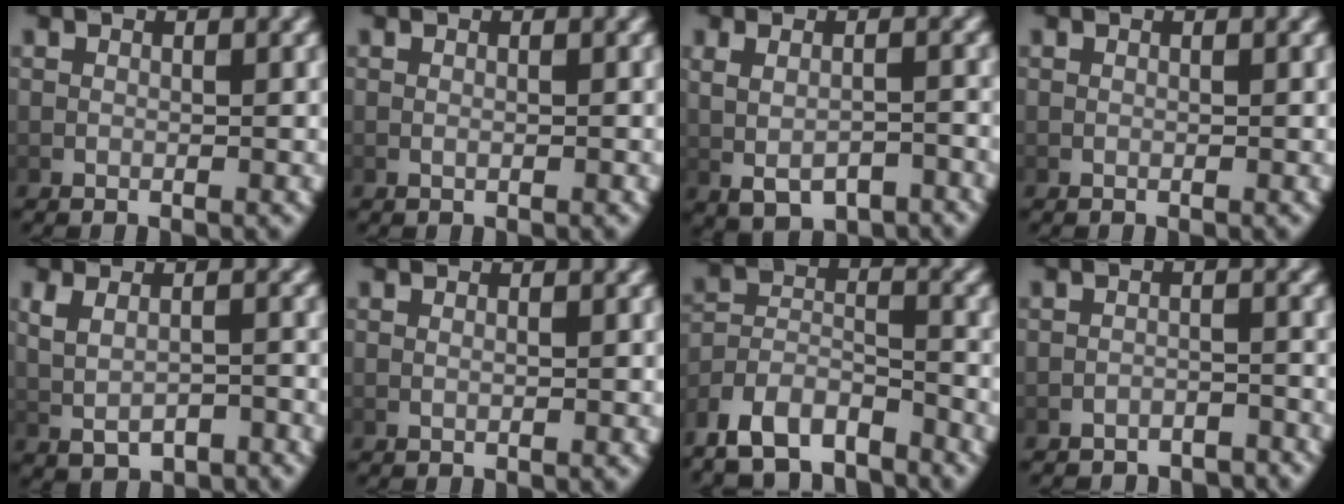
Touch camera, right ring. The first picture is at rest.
{"total": 0.0}
{"total": 3.5, "force": [-1.2, 2.2, 2.5], "torque": [-0.047, -0.010, -0.008]}
{"total": 0.0}
{"total": 2.7, "force": [-0.5, 1.7, 2.1], "torque": [-0.035, -0.002, 0.001]}
{"total": 0.0}
{"total": 8.5, "force": [-5.9, 5.4, 2.9], "torque": [-0.091, -0.043, -0.092]}
{"total": 3.9, "force": [-3.8, 0.5, 0.0], "torque": [0.004, -0.006, -0.065]}